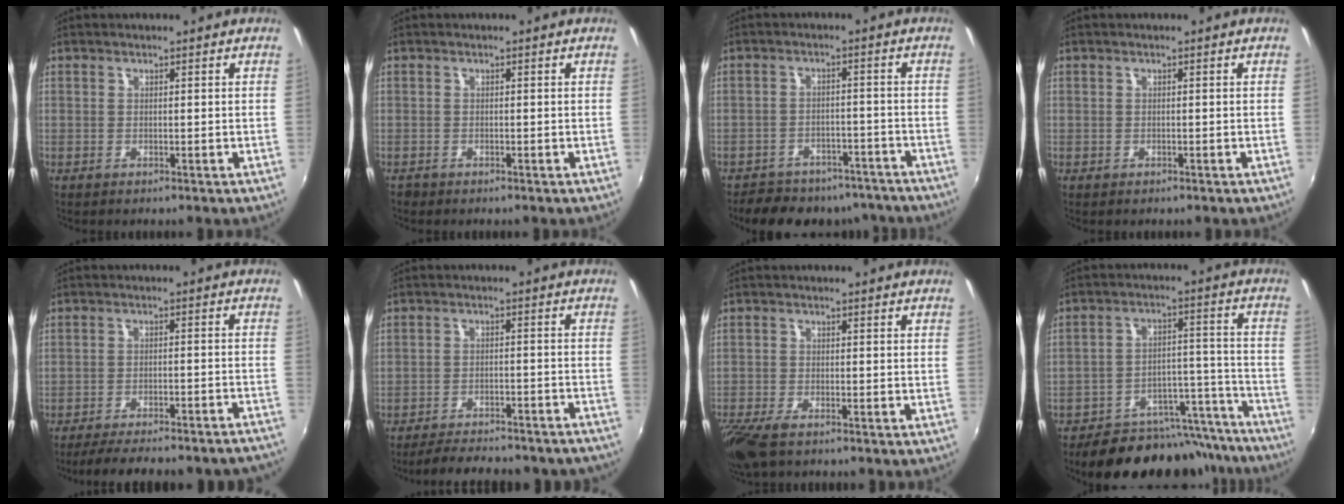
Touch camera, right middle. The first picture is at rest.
{"total": 0.9, "force": [-0.8, 0.5, 0.1], "torque": [-0.005, -0.002, -0.016]}
{"total": 16.1, "force": [-13.5, 7.1, 5.2], "torque": [-0.118, 0.016, -0.165]}
{"total": 0.6, "force": [-0.4, 0.4, 0.1], "torque": [-0.003, -0.003, -0.006]}
{"total": 17.1, "force": [-15.6, 1.6, 6.7], "torque": [-0.111, -0.009, -0.200]}
{"total": 16.6, "force": [-14.9, 3.6, 6.4], "torque": [-0.125, -0.008, -0.184]}
{"total": 7.4, "force": [-5.4, 2.3, 4.4], "torque": [-0.113, -0.033, -0.106]}
{"total": 22.0, "force": [-19.4, 8.1, 6.6], "torque": [-0.104, 0.049, -0.244]}